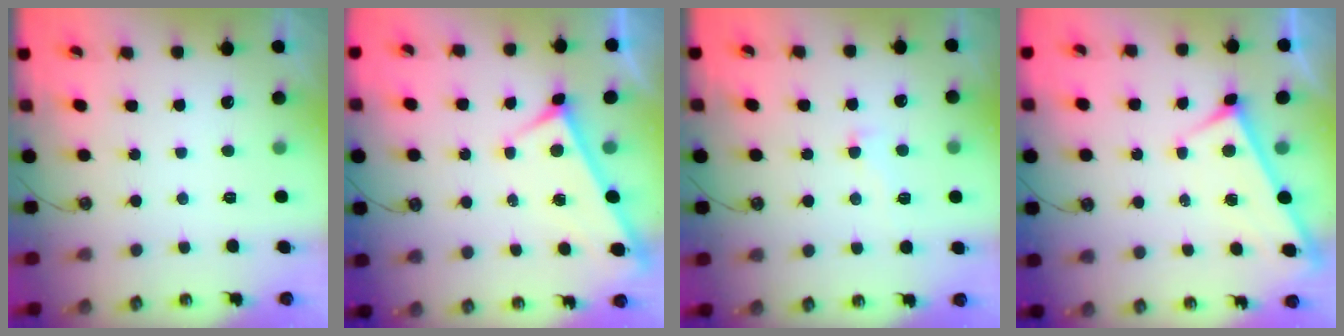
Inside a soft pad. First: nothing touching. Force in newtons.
{"total": 4.5, "press": 4.5, "slide": 0.2}
{"total": 1.8, "press": 1.4, "slide": 1.1}
{"total": 3.1, "press": 3.1, "slide": 0.3}